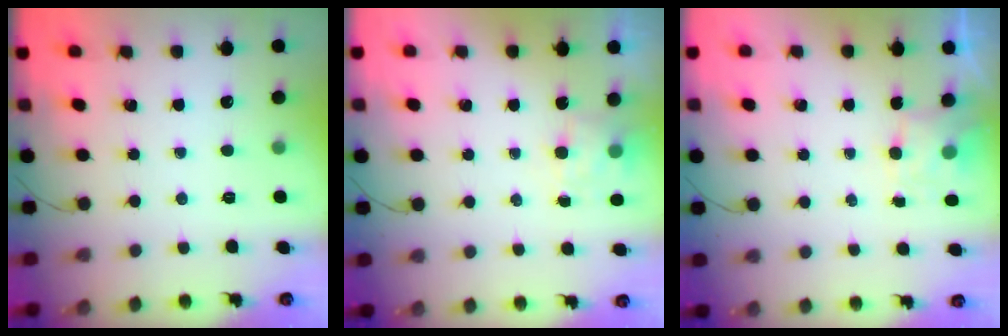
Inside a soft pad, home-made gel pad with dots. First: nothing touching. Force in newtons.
{"total": 5.6, "press": 5.5, "slide": 1.1}
{"total": 3.6, "press": 3.5, "slide": 0.9}